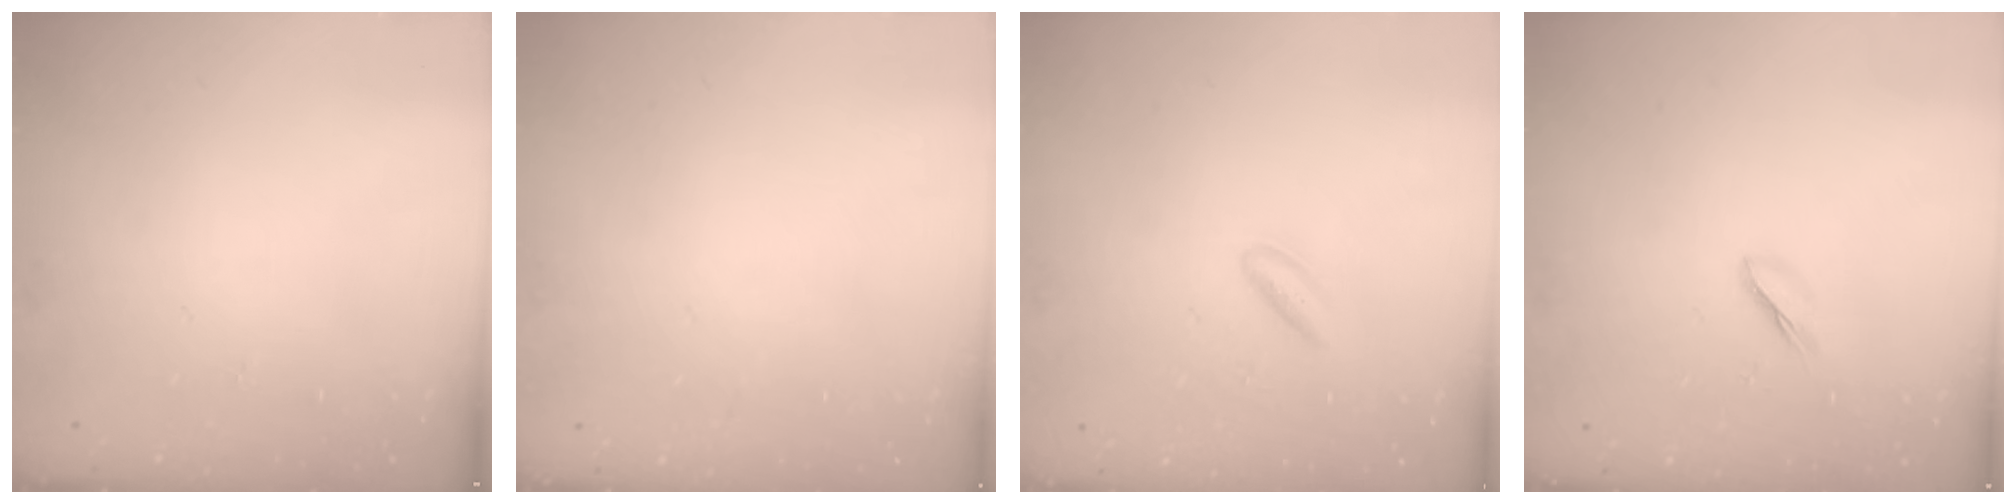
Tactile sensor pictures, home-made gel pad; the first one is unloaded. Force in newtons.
{"total": 2.1, "press": 2.1, "slide": 0.1}
{"total": 2.5, "press": 2.2, "slide": 1.2}
{"total": 2.3, "press": 2.2, "slide": 0.8}